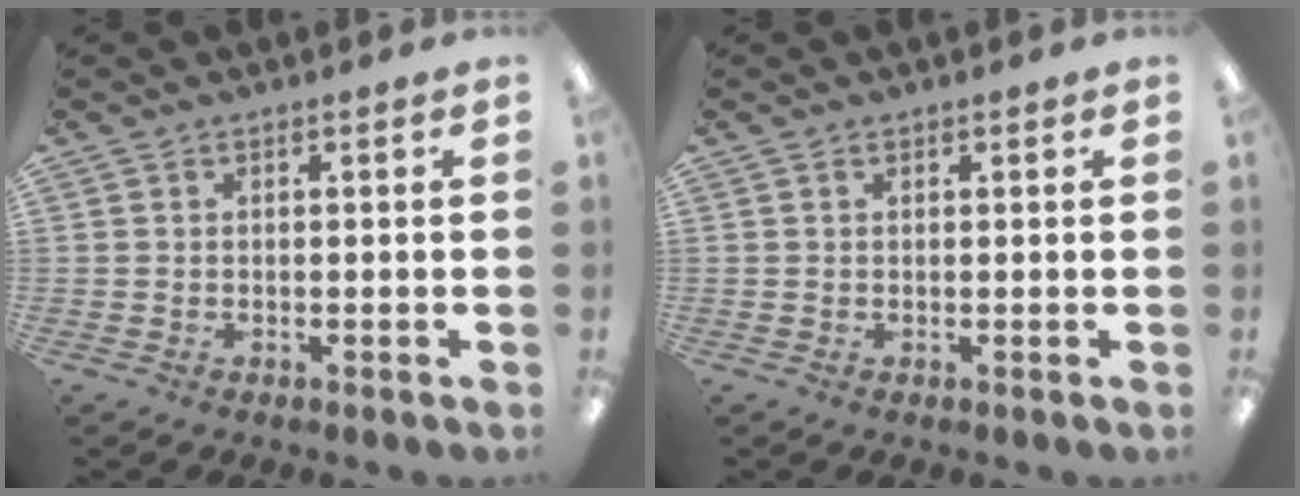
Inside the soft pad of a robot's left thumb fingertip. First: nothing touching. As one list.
[{"total": 0.5, "force": [0.3, 0.4, 0.3], "torque": [-0.006, 0.003, 0.005]}]